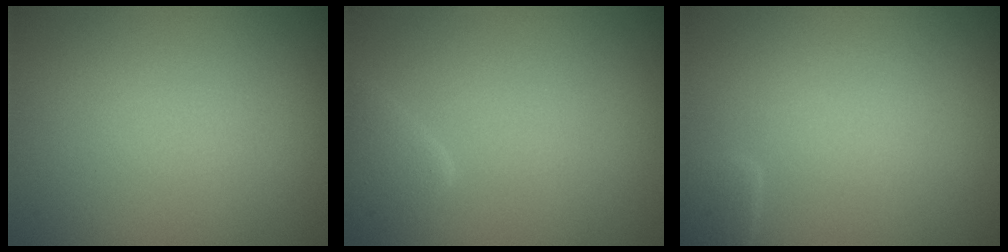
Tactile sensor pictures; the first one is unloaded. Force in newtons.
{"total": 1.7, "press": 1.7, "slide": 0.2}
{"total": 0.9, "press": 0.8, "slide": 0.1}